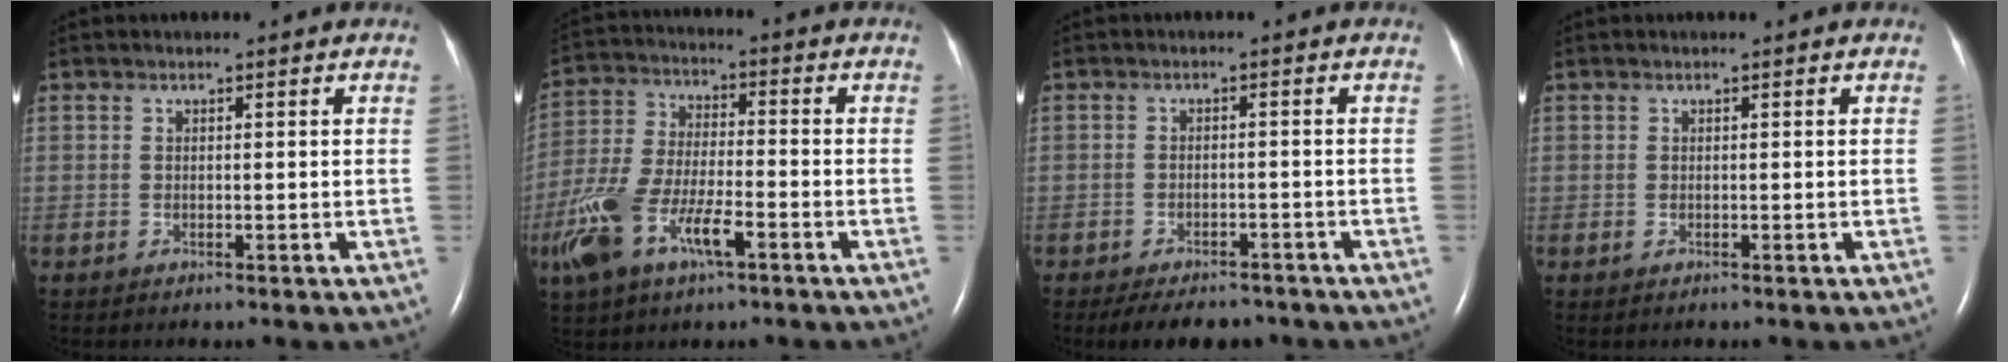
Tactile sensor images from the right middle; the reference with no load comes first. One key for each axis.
{"total": 12.2, "fx": -5.6, "fy": 4.2, "fz": 10.0, "tx": -0.224, "ty": -0.002, "tz": -0.102}
{"total": 7.9, "fx": -6.6, "fy": 3.2, "fz": 3.0, "tx": -0.039, "ty": -0.003, "tz": -0.088}
{"total": 0.0}